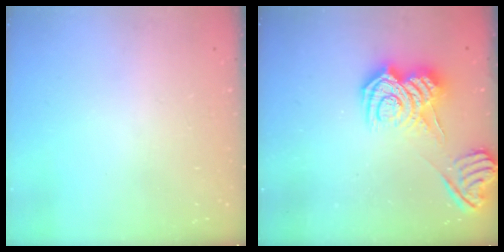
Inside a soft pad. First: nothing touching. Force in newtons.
{"total": 9.6, "press": 9.6, "slide": 0.7}